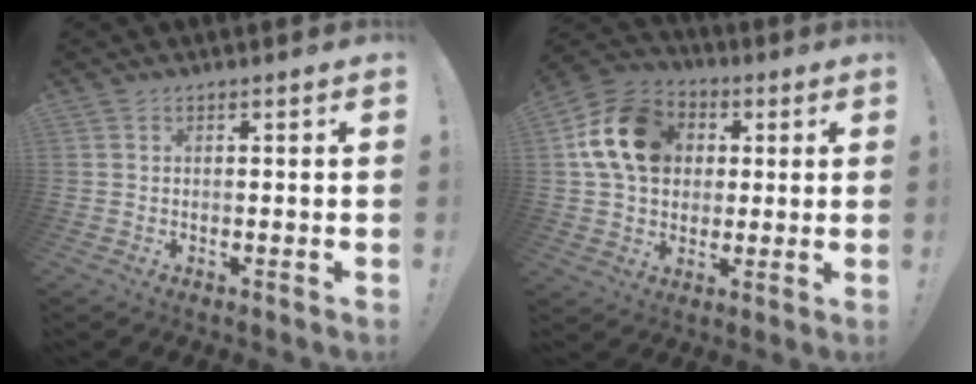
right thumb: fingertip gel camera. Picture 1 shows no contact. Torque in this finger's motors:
{"motor_torque": [0.18, 0.74, 0.68, -0.41, 0.07]}